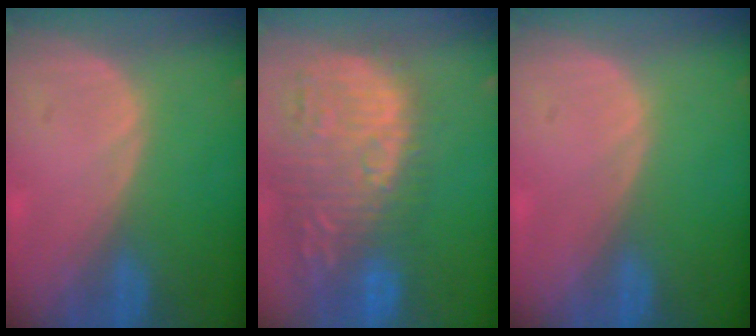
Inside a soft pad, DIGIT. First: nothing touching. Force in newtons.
{"total": 14.4, "press": 12.5, "slide": 7.2}
{"total": 0.0}